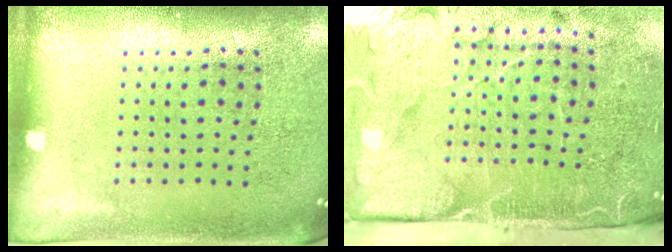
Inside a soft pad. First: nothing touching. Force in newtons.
{"total": 5.2, "press": 4.1, "slide": 3.2}